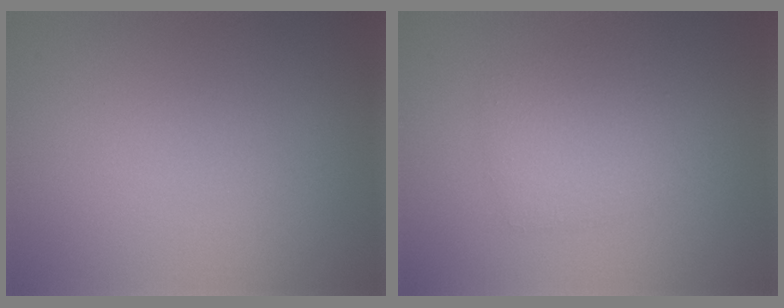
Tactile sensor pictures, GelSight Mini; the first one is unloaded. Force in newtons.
{"total": 2.7, "press": 2.7, "slide": 0.1}